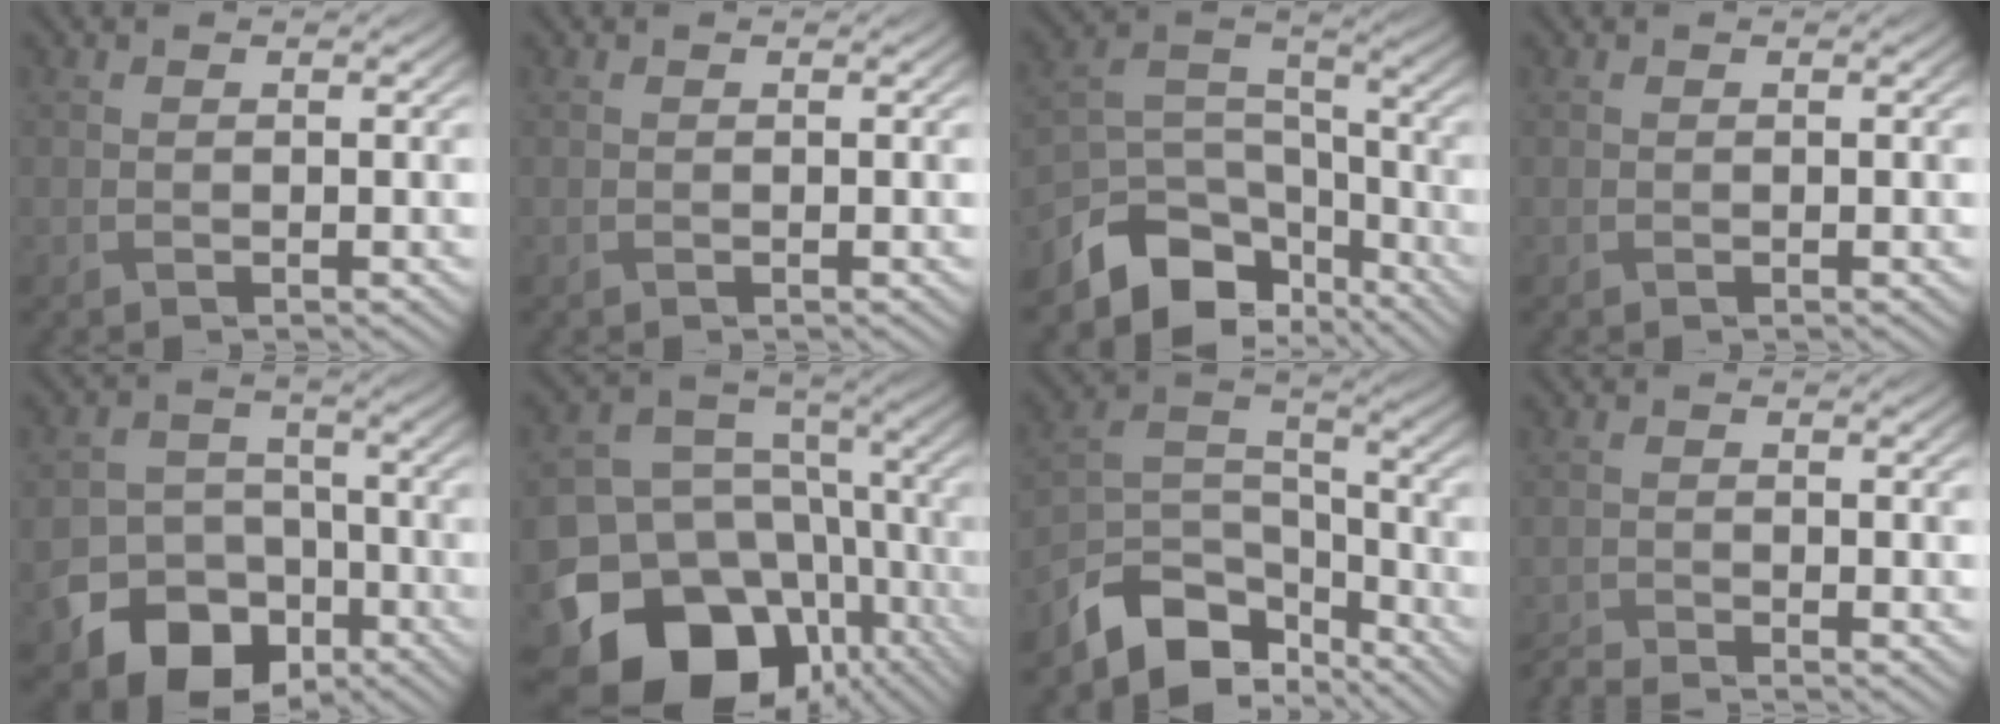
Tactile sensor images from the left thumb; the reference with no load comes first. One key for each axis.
{"total": 0.0}
{"total": 10.9, "fx": -7.6, "fy": 6.1, "fz": 5.0, "tx": -0.105, "ty": -0.018, "tz": -0.138}
{"total": 0.0}
{"total": 14.0, "fx": -7.6, "fy": 10.4, "fz": 5.7, "tx": -0.123, "ty": -0.065, "tz": -0.120}
{"total": 20.2, "fx": -9.6, "fy": 15.4, "fz": 9.0, "tx": -0.195, "ty": -0.051, "tz": -0.128}
{"total": 10.2, "fx": -7.5, "fy": 5.1, "fz": 4.7, "tx": -0.091, "ty": -0.013, "tz": -0.145}
{"total": 2.4, "fx": -2.3, "fy": -0.1, "fz": 0.7, "tx": -0.019, "ty": -0.005, "tz": -0.054}